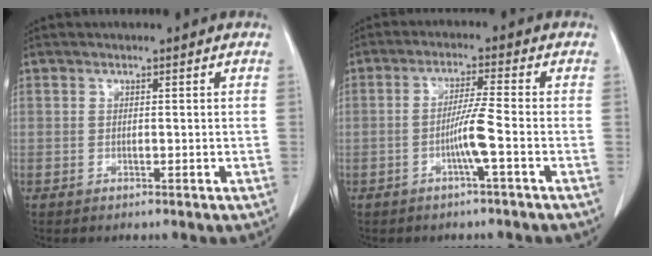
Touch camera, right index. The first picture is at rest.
{"total": 4.8, "force": [-1.6, -0.8, 4.4], "torque": [-0.086, 0.001, -0.031]}